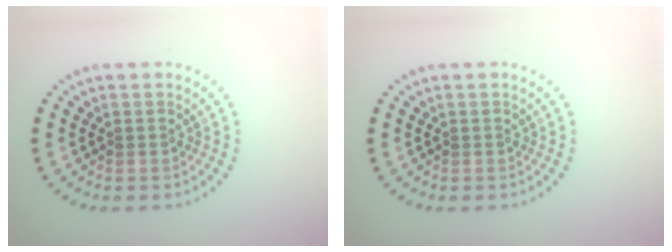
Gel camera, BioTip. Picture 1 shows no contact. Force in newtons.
{"total": 0.0}